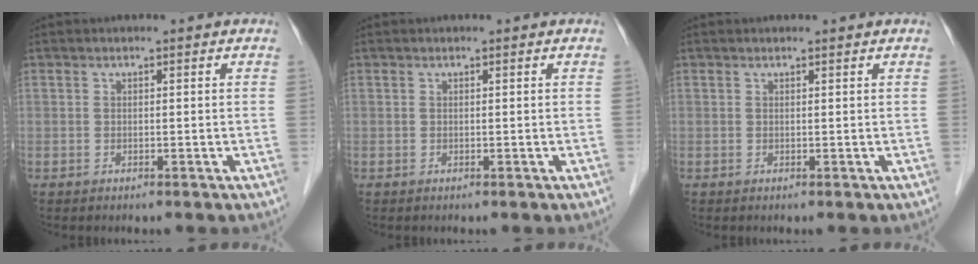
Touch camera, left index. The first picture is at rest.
{"total": 0.0}
{"total": 0.0}